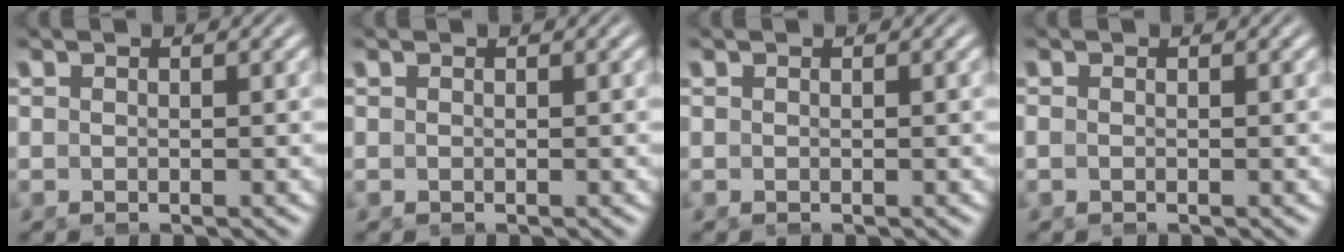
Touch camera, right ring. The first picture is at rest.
{"total": 0.0}
{"total": 0.0}
{"total": 0.7, "force": [-0.3, 0.4, 0.4], "torque": [-0.011, -0.003, -0.004]}